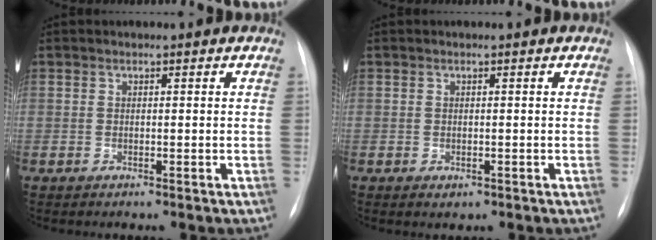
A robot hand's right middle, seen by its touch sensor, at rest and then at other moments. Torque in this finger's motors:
{"motor_torque": [0.02, 0.00, 0.09, 0.02]}